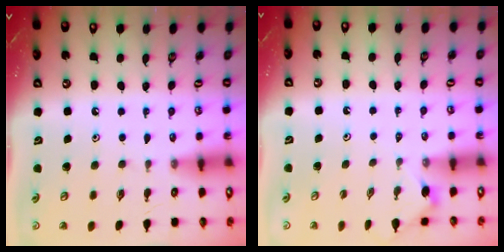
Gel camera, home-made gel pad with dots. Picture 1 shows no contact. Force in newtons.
{"total": 1.1, "press": 1.1, "slide": 0.3}